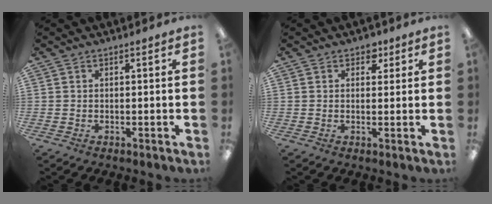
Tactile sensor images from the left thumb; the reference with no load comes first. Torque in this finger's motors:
{"motor_torque": [0.24, 0.12, 0.20, -0.08, 0.04]}